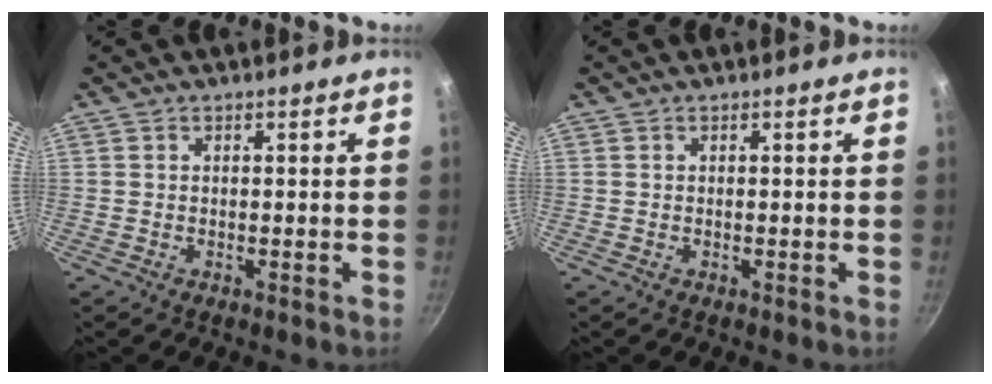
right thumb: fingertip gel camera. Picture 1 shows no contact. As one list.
[{"total": 0.0}]